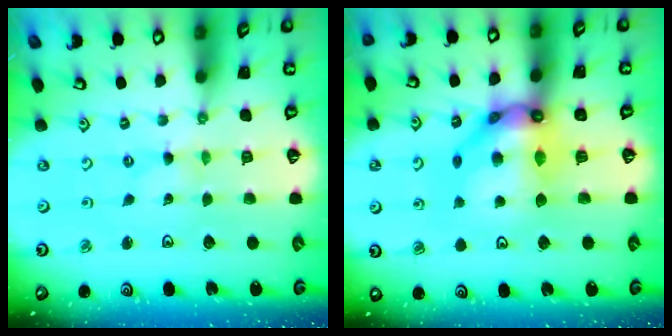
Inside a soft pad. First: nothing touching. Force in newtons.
{"total": 14.9, "press": 14.8, "slide": 1.3}